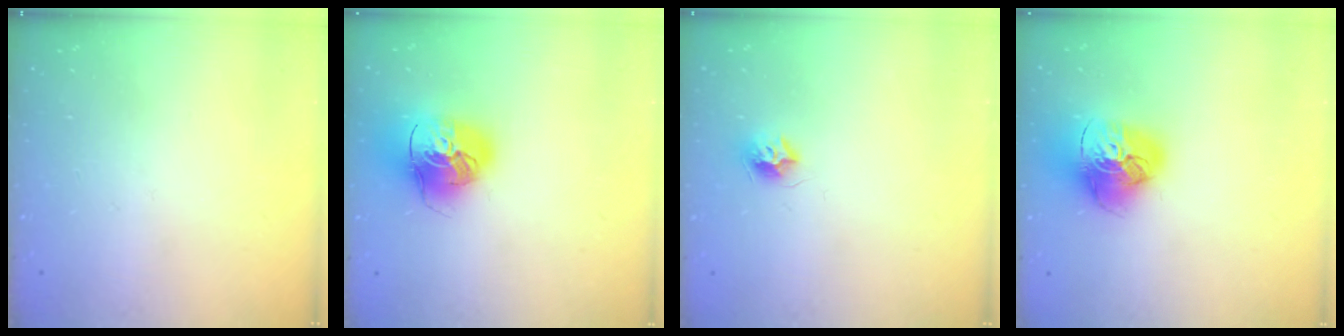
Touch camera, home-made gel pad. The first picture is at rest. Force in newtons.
{"total": 16.4, "press": 16.2, "slide": 2.5}
{"total": 7.4, "press": 7.4, "slide": 0.0}
{"total": 16.7, "press": 16.6, "slide": 1.8}